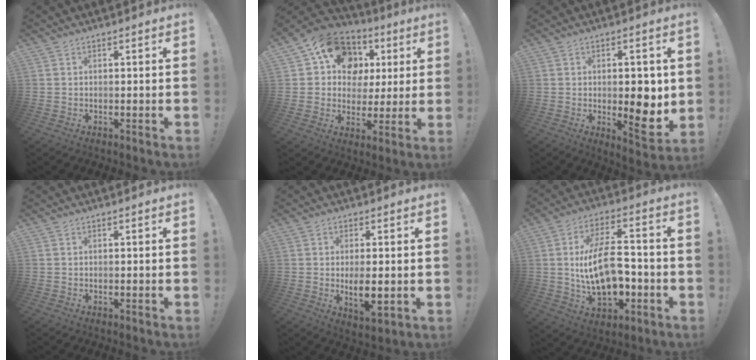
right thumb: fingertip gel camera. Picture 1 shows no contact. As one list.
[{"total": 15.2, "force": [5.8, 12.1, 7.0], "torque": [-0.100, -0.027, 0.120]}, {"total": 8.8, "force": [0.2, 3.8, 8.0], "torque": [-0.079, -0.012, 0.003]}, {"total": 0.0}, {"total": 7.3, "force": [-0.3, 2.6, 6.8], "torque": [-0.101, -0.015, -0.003]}, {"total": 18.2, "force": [-1.7, 10.1, 15.0], "torque": [-0.270, 0.001, -0.033]}]